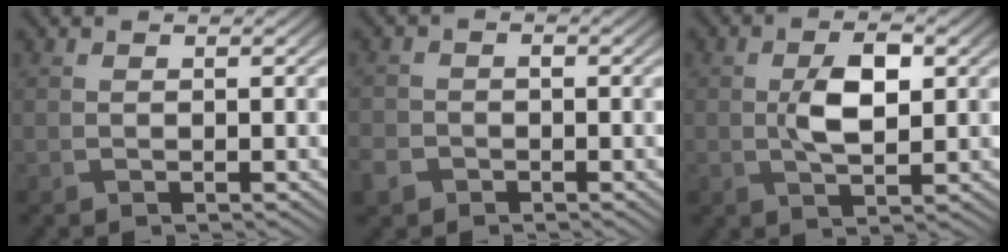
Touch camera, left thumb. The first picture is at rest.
{"total": 2.8, "force": [-1.7, 2.0, 0.9], "torque": [-0.029, -0.006, -0.041]}
{"total": 5.4, "force": [0.5, 2.6, 4.6], "torque": [-0.097, 0.000, 0.014]}